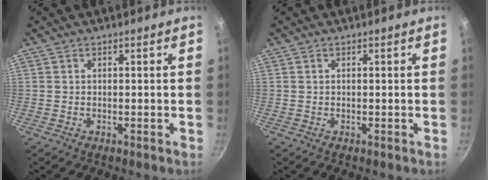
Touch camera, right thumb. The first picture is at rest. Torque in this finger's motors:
{"motor_torque": [0.02, -0.01, 0.00, -0.03, 0.05]}